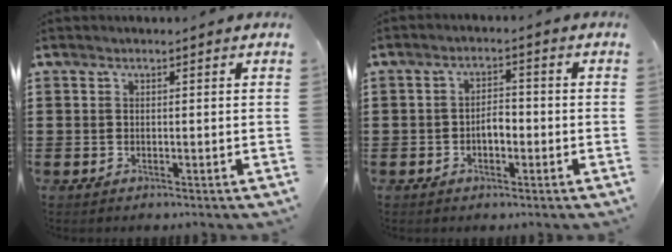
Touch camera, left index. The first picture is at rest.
{"total": 2.7, "force": [-0.7, 1.3, 2.3], "torque": [-0.045, 0.007, -0.016]}